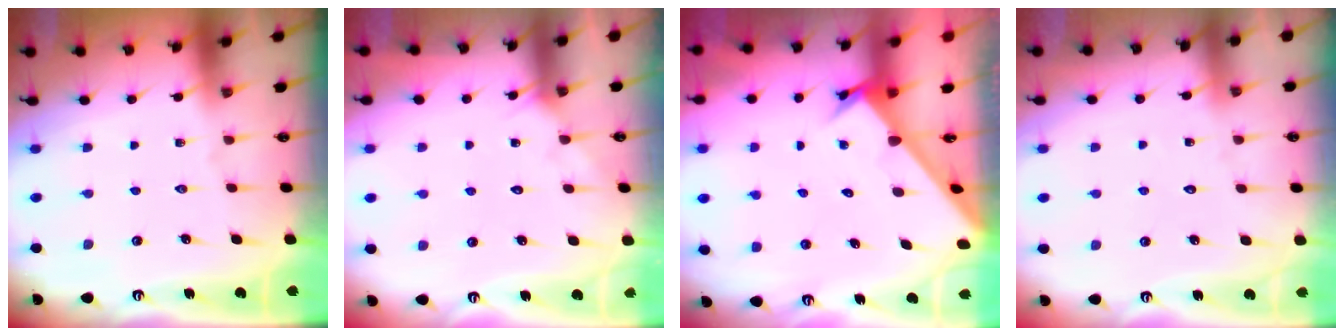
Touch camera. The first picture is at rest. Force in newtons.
{"total": 2.8, "press": 2.8, "slide": 0.1}
{"total": 2.7, "press": 2.7, "slide": 0.3}
{"total": 5.1, "press": 5.1, "slide": 0.5}